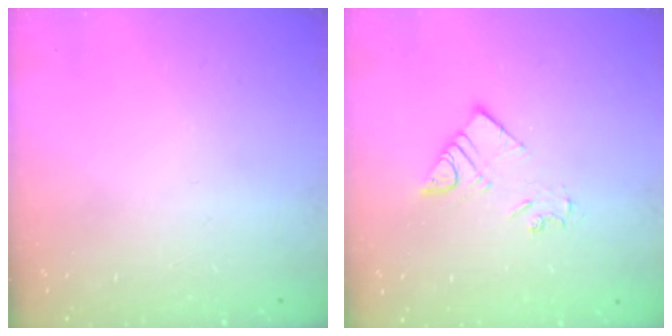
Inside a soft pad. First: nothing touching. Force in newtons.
{"total": 5.6, "press": 5.6, "slide": 0.4}